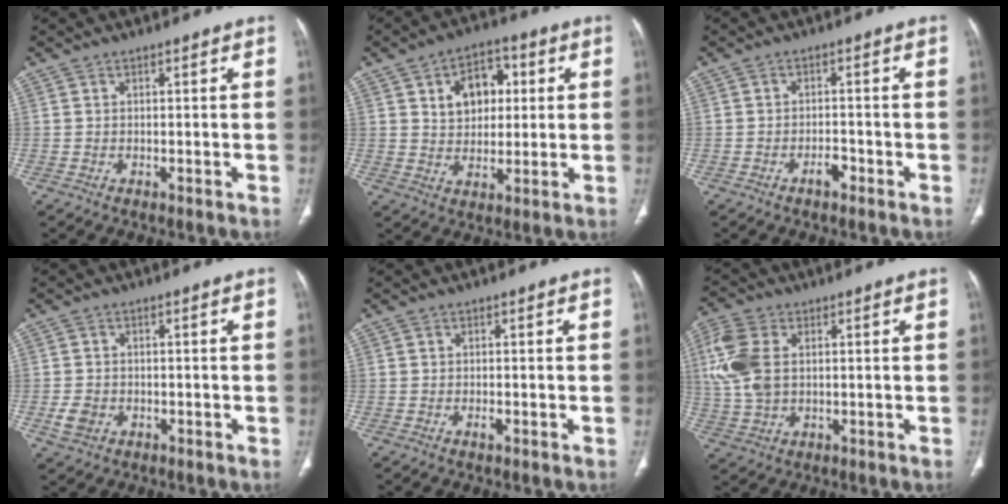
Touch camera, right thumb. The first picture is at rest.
{"total": 10.1, "force": [2.9, 7.2, 6.5], "torque": [-0.062, 0.000, 0.047]}
{"total": 2.4, "force": [-1.5, 1.1, 1.4], "torque": [-0.023, 0.012, -0.026]}
{"total": 3.5, "force": [-0.9, 2.9, 1.8], "torque": [-0.029, 0.002, -0.012]}
{"total": 0.8, "force": [-0.3, 0.4, 0.6], "torque": [-0.013, 0.000, -0.005]}
{"total": 10.8, "force": [1.9, 6.9, 8.0], "torque": [-0.196, 0.007, 0.039]}